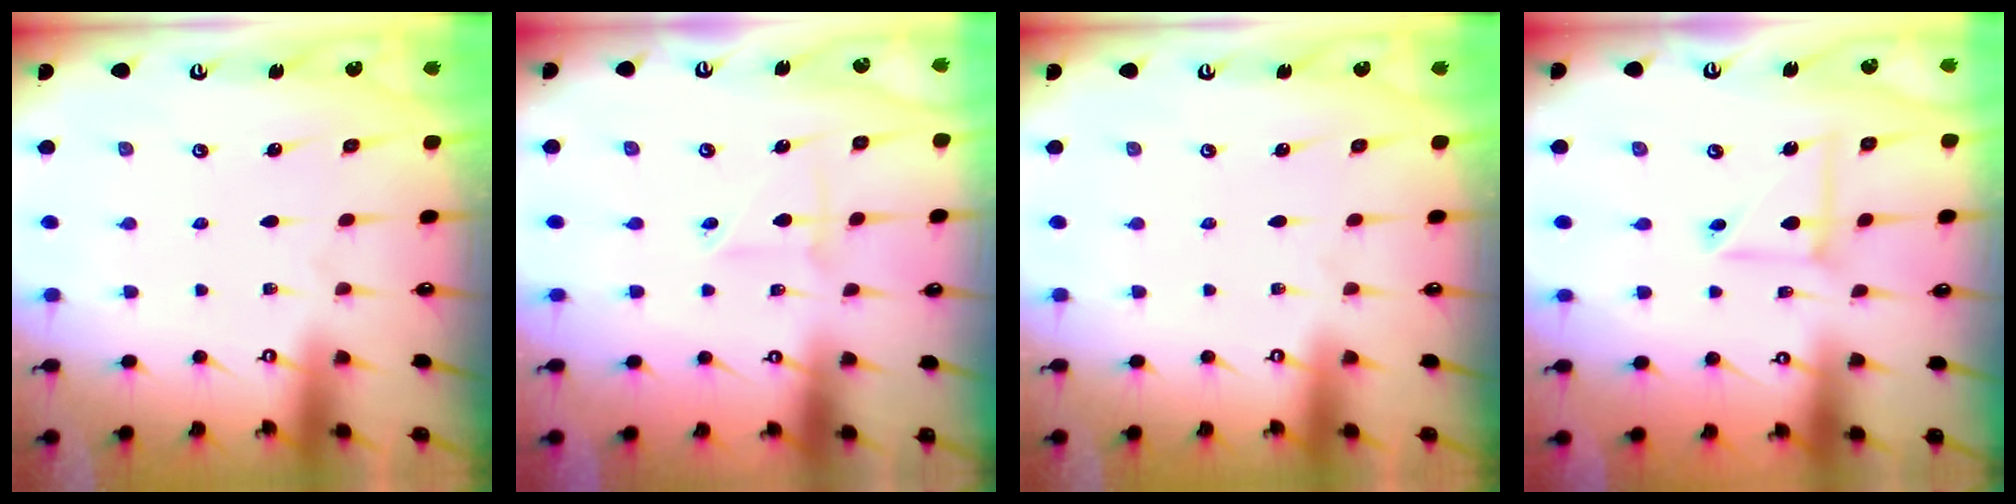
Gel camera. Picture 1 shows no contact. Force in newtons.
{"total": 2.5, "press": 2.5, "slide": 0.3}
{"total": 0.0}
{"total": 7.0, "press": 7.0, "slide": 0.6}